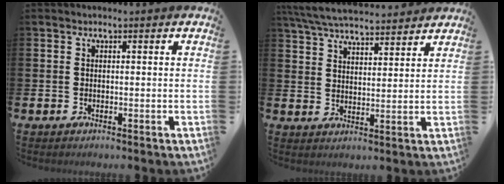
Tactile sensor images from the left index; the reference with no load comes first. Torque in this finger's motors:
{"motor_torque": [1.02, -1.11, 0.63, 0.21]}